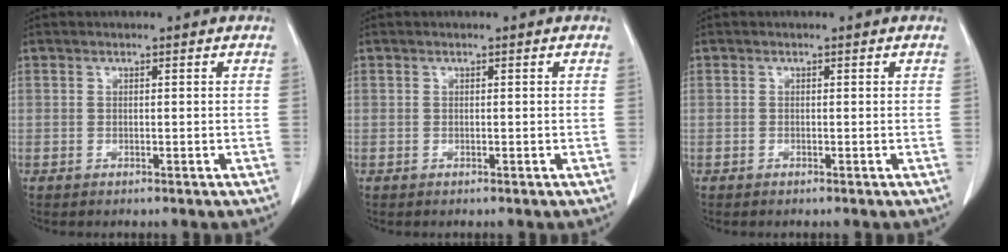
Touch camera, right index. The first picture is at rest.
{"total": 0.0}
{"total": 0.0}